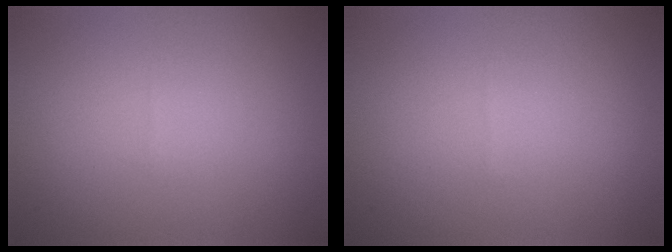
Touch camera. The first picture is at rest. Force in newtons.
{"total": 0.0}